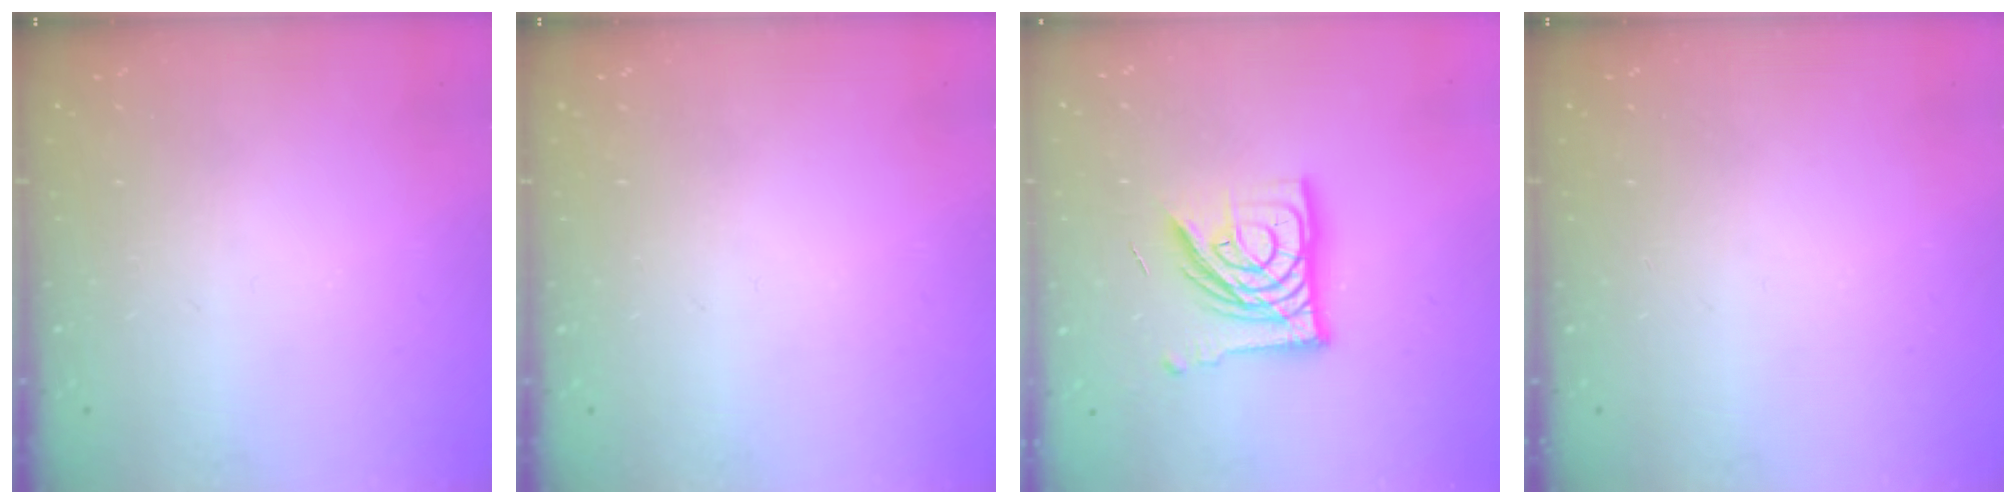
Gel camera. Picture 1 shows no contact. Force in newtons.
{"total": 0.0}
{"total": 14.7, "press": 14.6, "slide": 1.7}
{"total": 0.0}